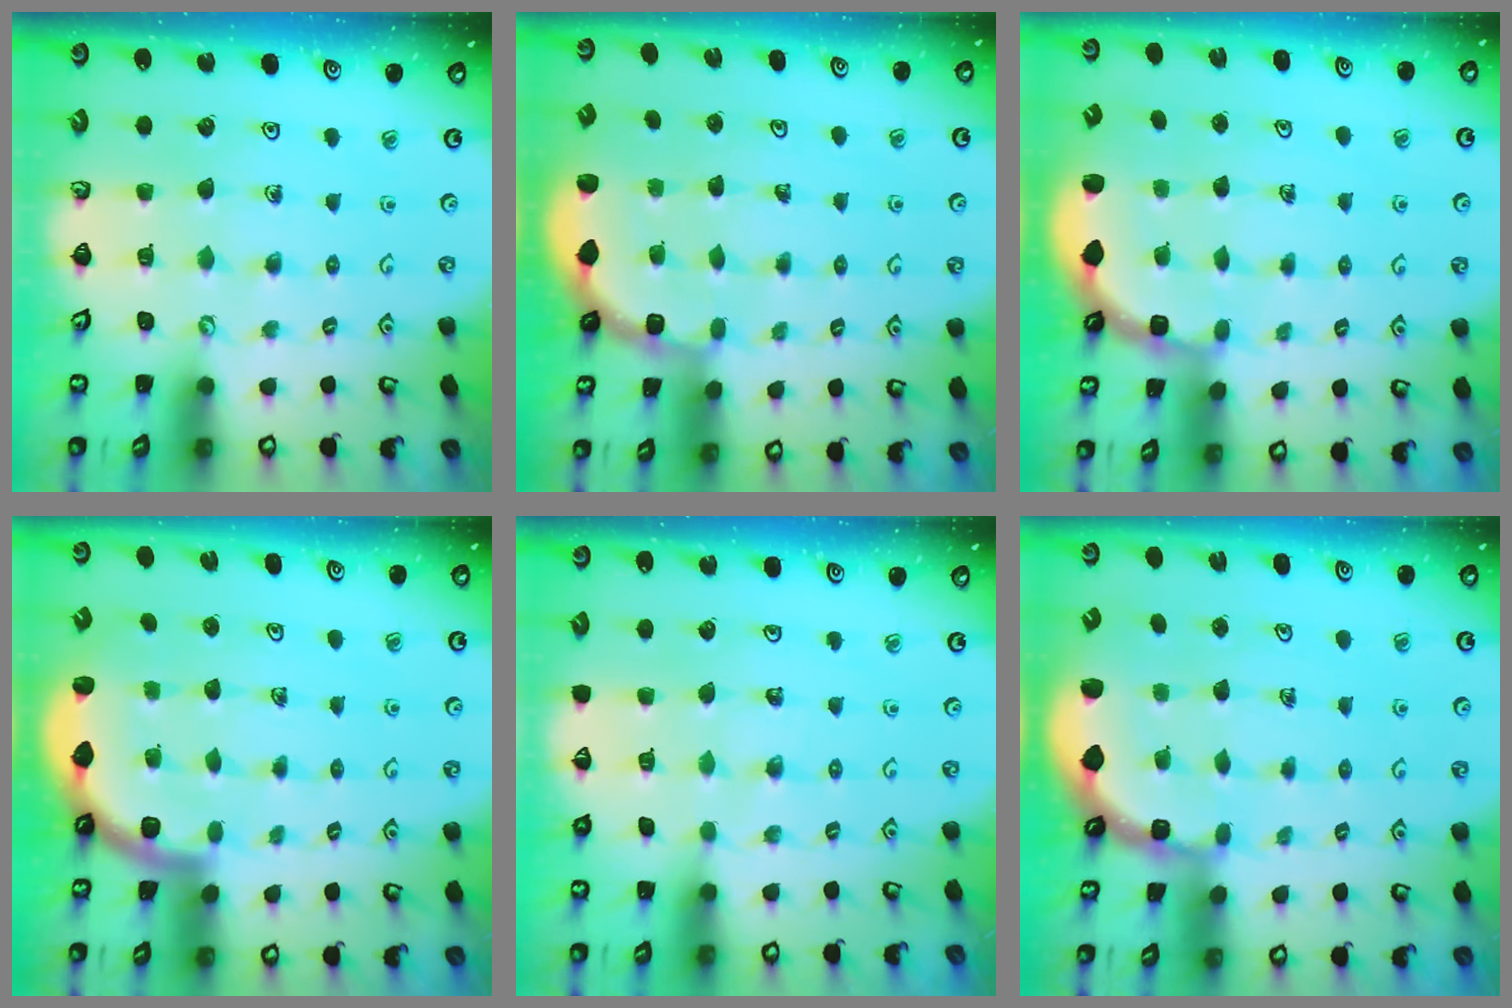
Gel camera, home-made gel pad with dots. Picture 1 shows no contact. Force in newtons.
{"total": 1.9, "press": 1.8, "slide": 0.7}
{"total": 2.6, "press": 1.9, "slide": 1.8}
{"total": 1.6, "press": 1.6, "slide": 0.1}
{"total": 1.7, "press": 1.7, "slide": 0.2}
{"total": 1.2, "press": 1.1, "slide": 0.4}